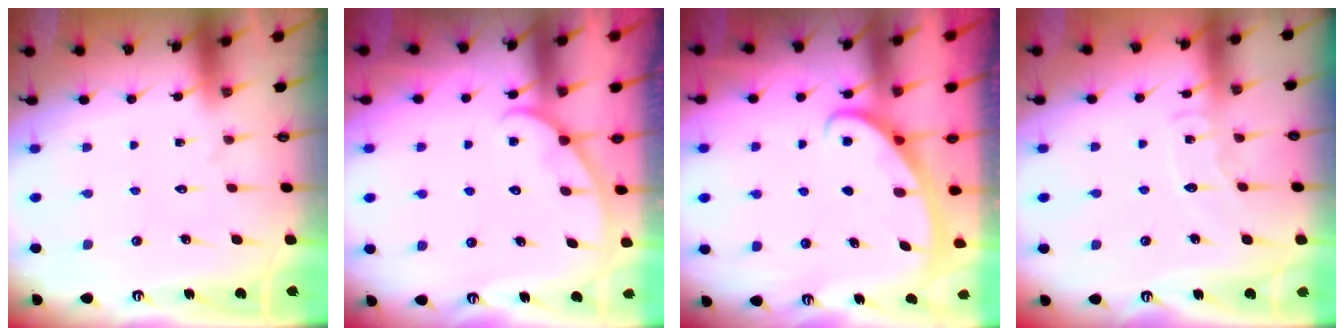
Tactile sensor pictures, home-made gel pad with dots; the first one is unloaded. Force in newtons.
{"total": 4.1, "press": 4.1, "slide": 0.4}
{"total": 3.0, "press": 3.0, "slide": 0.4}
{"total": 6.8, "press": 6.8, "slide": 0.7}